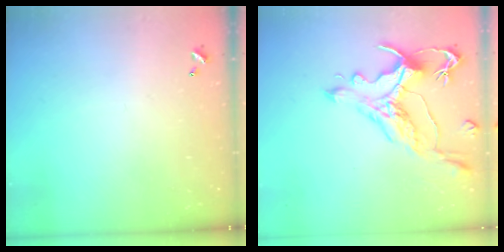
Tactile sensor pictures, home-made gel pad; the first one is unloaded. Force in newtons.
{"total": 1.7, "press": 1.2, "slide": 1.1}